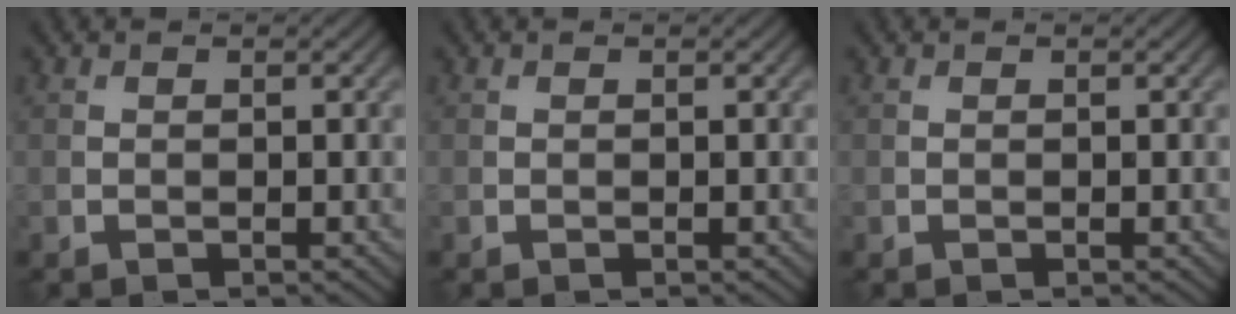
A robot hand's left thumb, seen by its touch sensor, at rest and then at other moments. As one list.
[{"total": 0.0}, {"total": 0.0}]